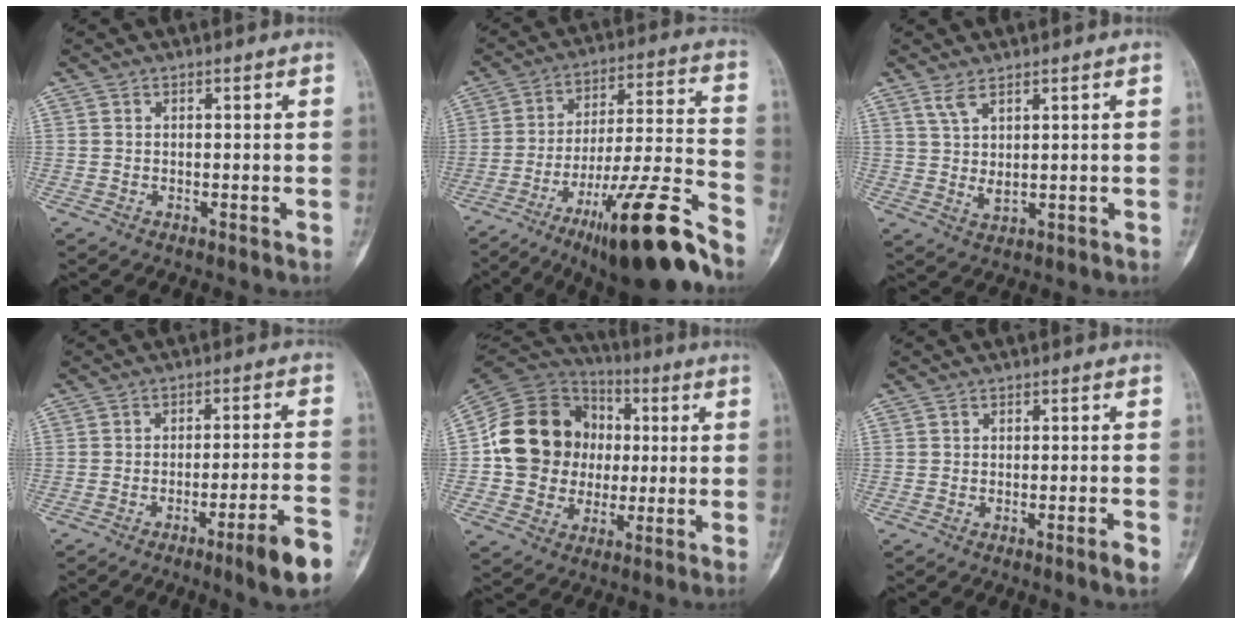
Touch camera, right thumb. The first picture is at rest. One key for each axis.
{"total": 21.5, "fx": -14.4, "fy": 2.2, "fz": 15.7, "tx": -0.232, "ty": 0.074, "tz": -0.231}
{"total": 3.9, "fx": 2.2, "fy": 1.1, "fz": 3.0, "tx": -0.068, "ty": -0.018, "tz": 0.053}
{"total": 9.4, "fx": -5.6, "fy": 0.3, "fz": 7.5, "tx": -0.111, "ty": 0.025, "tz": -0.083}
{"total": 18.4, "fx": 0.4, "fy": 15.9, "fz": 9.2, "tx": -0.137, "ty": 0.026, "tz": 0.010}
{"total": 2.3, "fx": -1.3, "fy": -0.3, "fz": 1.9, "tx": -0.034, "ty": 0.001, "tz": -0.023}